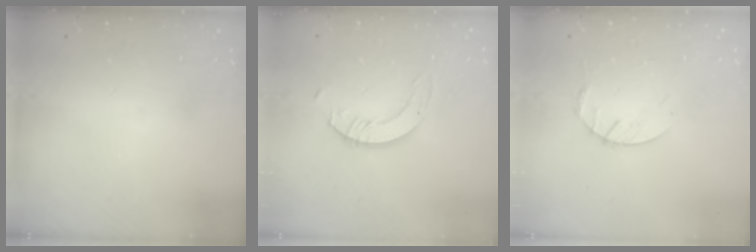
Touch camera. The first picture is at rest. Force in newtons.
{"total": 3.5, "press": 3.4, "slide": 0.4}
{"total": 3.6, "press": 3.6, "slide": 0.6}